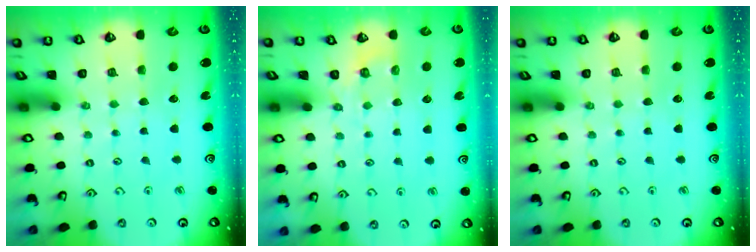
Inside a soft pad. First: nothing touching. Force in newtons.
{"total": 2.3, "press": 1.5, "slide": 1.7}
{"total": 0.0}